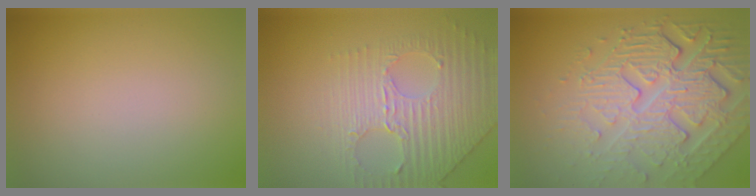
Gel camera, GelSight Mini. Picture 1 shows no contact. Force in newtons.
{"total": 3.8, "press": 3.6, "slide": 1.3}
{"total": 8.5, "press": 5.9, "slide": 6.2}